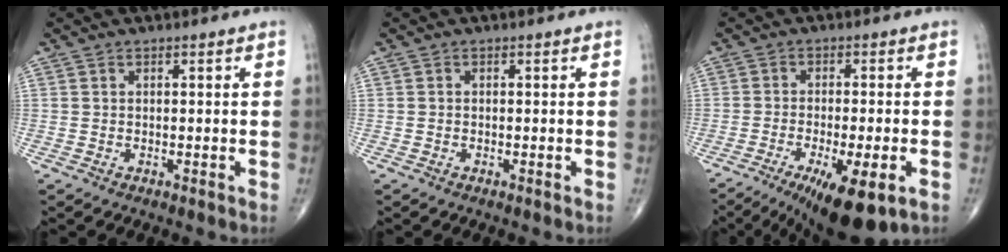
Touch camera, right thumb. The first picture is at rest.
{"total": 0.0}
{"total": 12.9, "force": [-6.3, 3.4, 10.7], "torque": [-0.158, -0.005, -0.092]}